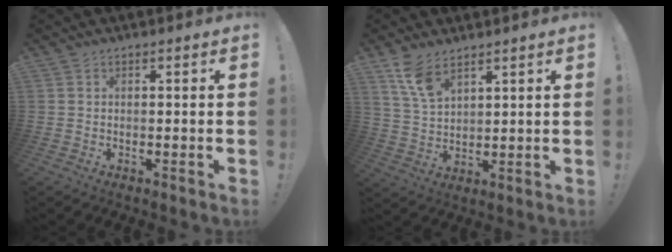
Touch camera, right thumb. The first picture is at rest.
{"total": 8.3, "force": [5.9, 3.6, 4.6], "torque": [-0.080, -0.031, 0.112]}